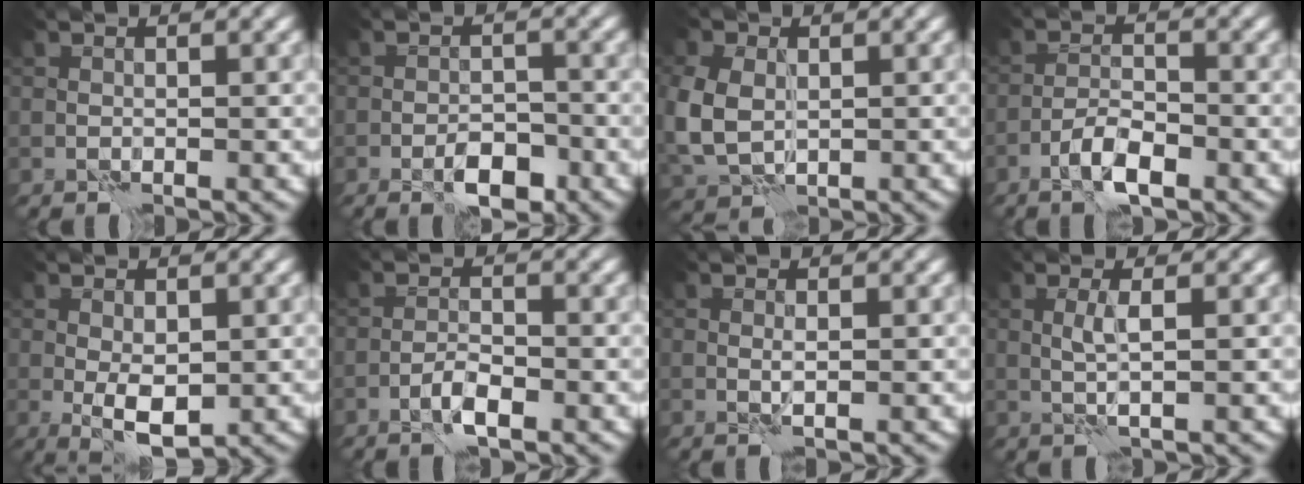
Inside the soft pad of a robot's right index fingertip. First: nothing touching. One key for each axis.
{"total": 3.2, "fx": -1.9, "fy": 1.3, "fz": 2.2, "tx": -0.028, "ty": 0.003, "tz": -0.030}
{"total": 6.2, "fx": 0.2, "fy": 4.8, "fz": 3.9, "tx": -0.113, "ty": -0.005, "tz": 0.014}
{"total": 3.0, "fx": -1.8, "fy": 0.8, "fz": 2.3, "tx": -0.045, "ty": 0.007, "tz": -0.037}
{"total": 4.0, "fx": -0.4, "fy": 1.9, "fz": 3.5, "tx": -0.060, "ty": -0.008, "tz": 0.000}
{"total": 1.8, "fx": -1.0, "fy": 0.2, "fz": 1.5, "tx": -0.030, "ty": 0.005, "tz": -0.021}
{"total": 0.7, "fx": 0.3, "fy": -0.2, "fz": 0.6, "tx": -0.014, "ty": -0.001, "tz": 0.005}
{"total": 1.5, "fx": 0.6, "fy": -0.2, "fz": 1.4, "tx": -0.032, "ty": 0.002, "tz": 0.013}